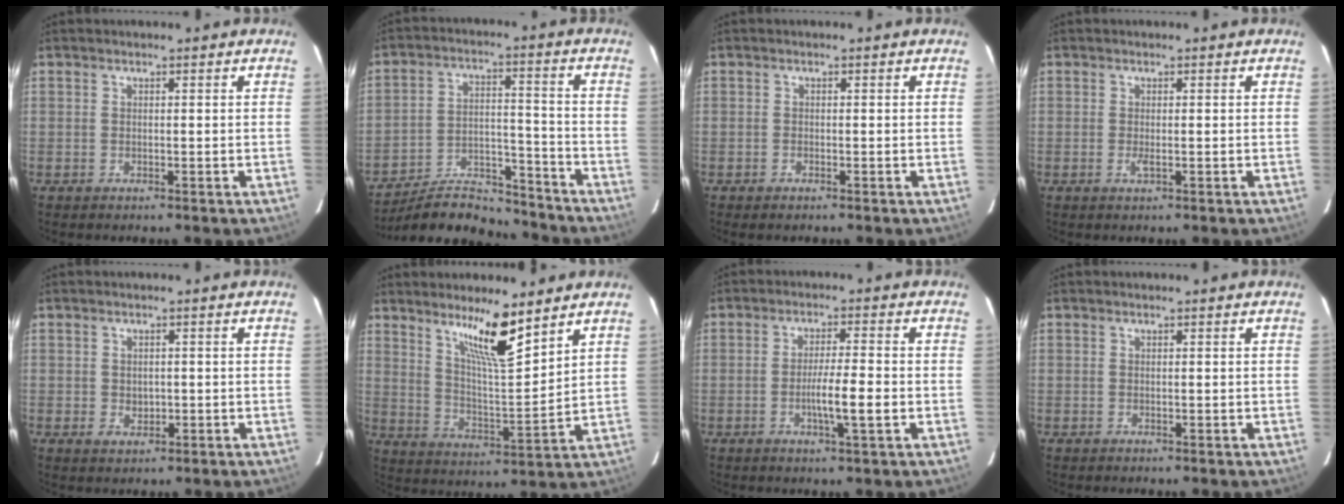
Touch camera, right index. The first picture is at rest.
{"total": 12.4, "force": [-11.9, 2.7, 2.2], "torque": [-0.032, 0.032, -0.197]}
{"total": 0.6, "force": [-0.5, 0.2, 0.3], "torque": [-0.009, 0.000, -0.005]}
{"total": 0.9, "force": [-0.3, 0.0, 0.8], "torque": [-0.019, -0.003, -0.005]}
{"total": 2.0, "force": [-0.3, 1.6, 1.2], "torque": [-0.018, 0.000, 0.004]}
{"total": 10.2, "force": [7.0, 0.5, 7.3], "torque": [-0.128, -0.015, 0.128]}
{"total": 5.7, "force": [-1.5, 0.0, 5.5], "torque": [-0.095, -0.006, -0.026]}
{"total": 0.0}